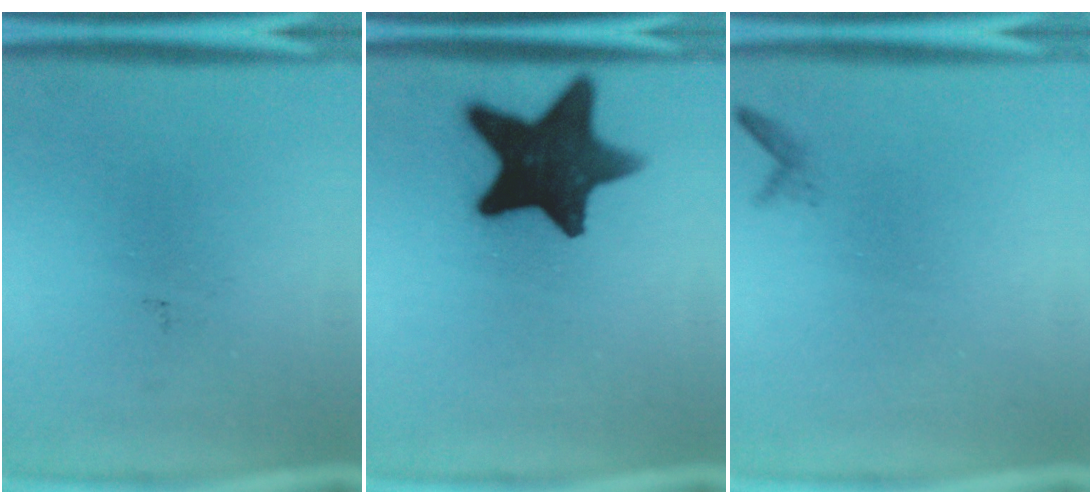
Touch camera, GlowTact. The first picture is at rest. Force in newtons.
{"total": 15.9}
{"total": 0.6}